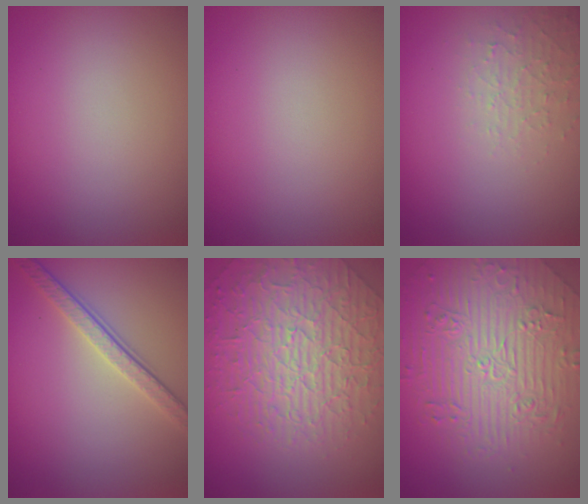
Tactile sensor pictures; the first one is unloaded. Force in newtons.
{"total": 0.0}
{"total": 2.1, "press": 2.0, "slide": 0.5}
{"total": 3.8, "press": 2.8, "slide": 2.6}
{"total": 7.2, "press": 5.8, "slide": 4.2}
{"total": 6.1, "press": 5.5, "slide": 2.6}